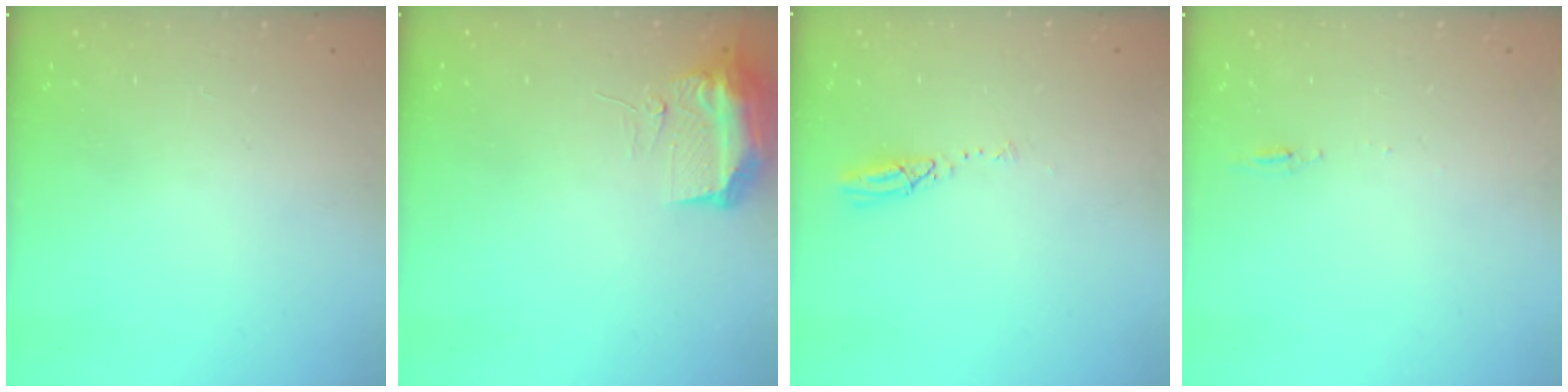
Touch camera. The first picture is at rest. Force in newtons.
{"total": 10.1, "press": 10.1, "slide": 0.3}
{"total": 3.6, "press": 3.6, "slide": 0.2}
{"total": 5.0, "press": 4.7, "slide": 1.7}